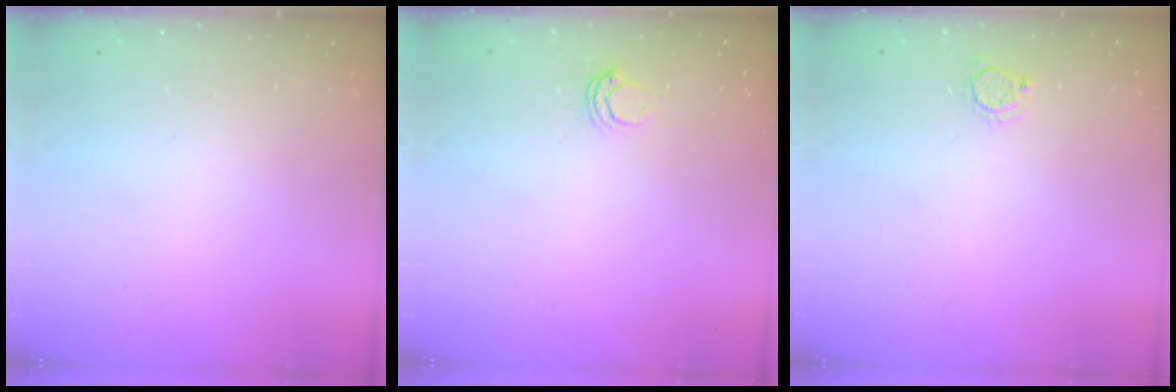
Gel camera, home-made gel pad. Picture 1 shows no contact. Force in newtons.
{"total": 3.7, "press": 3.7, "slide": 0.5}
{"total": 3.5, "press": 3.5, "slide": 0.3}